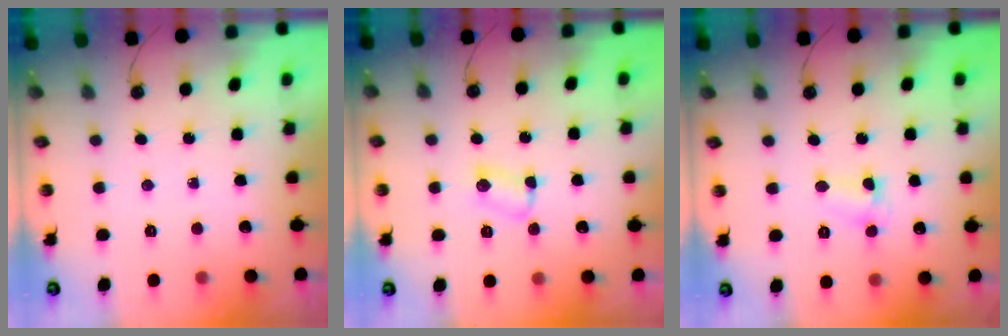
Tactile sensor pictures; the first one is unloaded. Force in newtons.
{"total": 2.9, "press": 2.9, "slide": 0.5}
{"total": 4.8, "press": 4.7, "slide": 0.6}